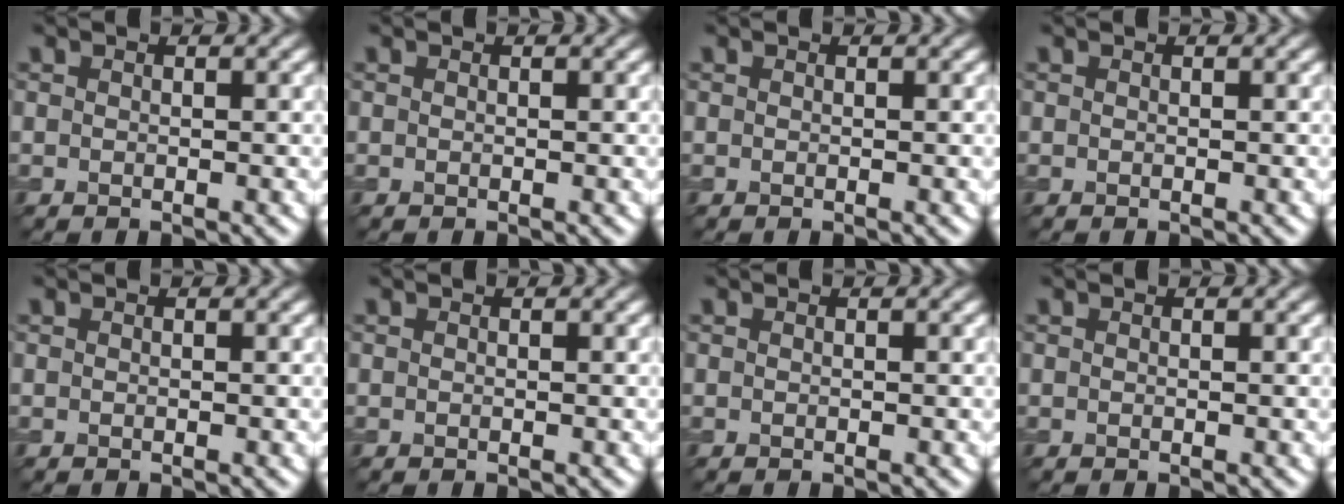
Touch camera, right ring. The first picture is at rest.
{"total": 0.0}
{"total": 0.0}
{"total": 0.0}
{"total": 0.0}
{"total": 0.0}
{"total": 0.0}
{"total": 0.0}